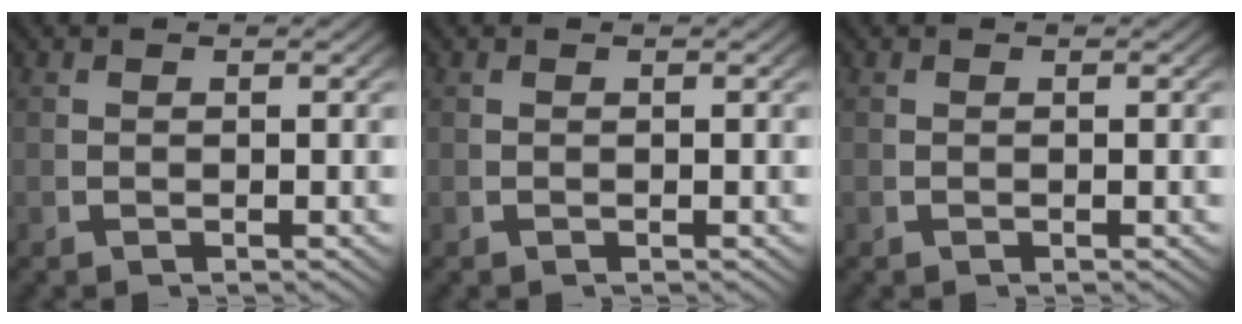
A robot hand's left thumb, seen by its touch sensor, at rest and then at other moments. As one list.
[{"total": 0.0}, {"total": 0.0}]